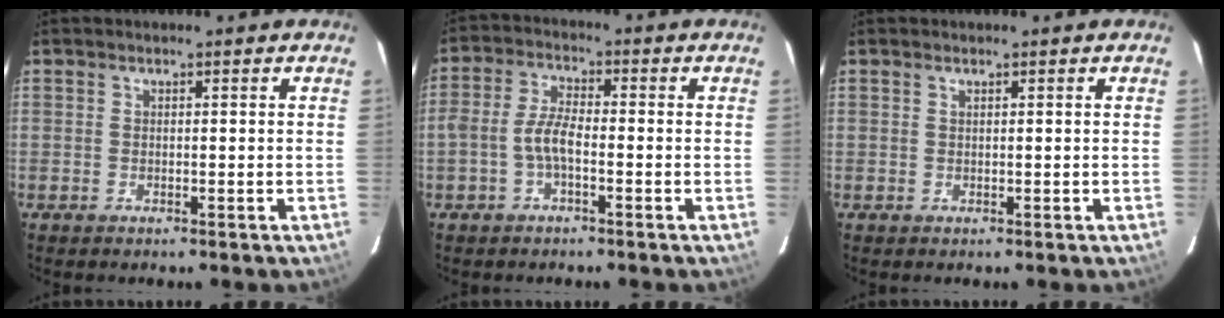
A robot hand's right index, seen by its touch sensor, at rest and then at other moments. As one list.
[{"total": 4.7, "force": [-1.8, 1.8, 4.0], "torque": [-0.089, 0.014, -0.037]}, {"total": 0.0}]